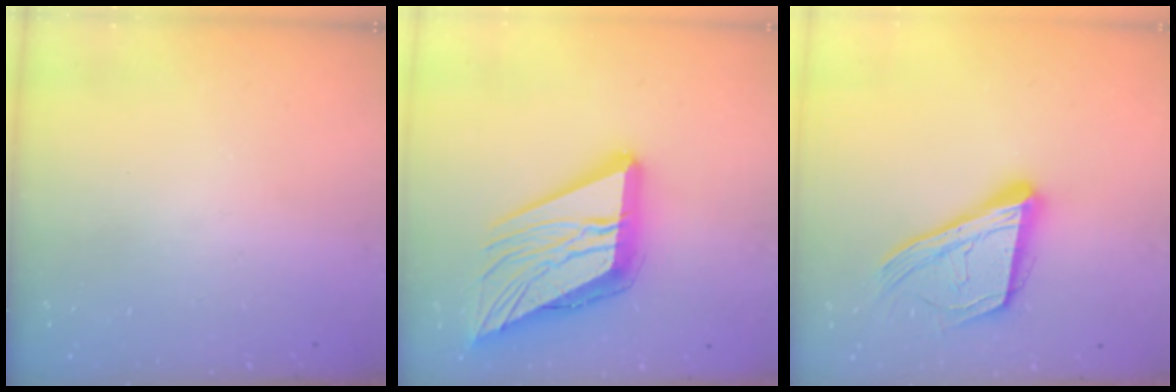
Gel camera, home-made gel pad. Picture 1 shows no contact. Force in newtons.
{"total": 24.2, "press": 24.1, "slide": 2.8}
{"total": 18.8, "press": 18.7, "slide": 2.4}